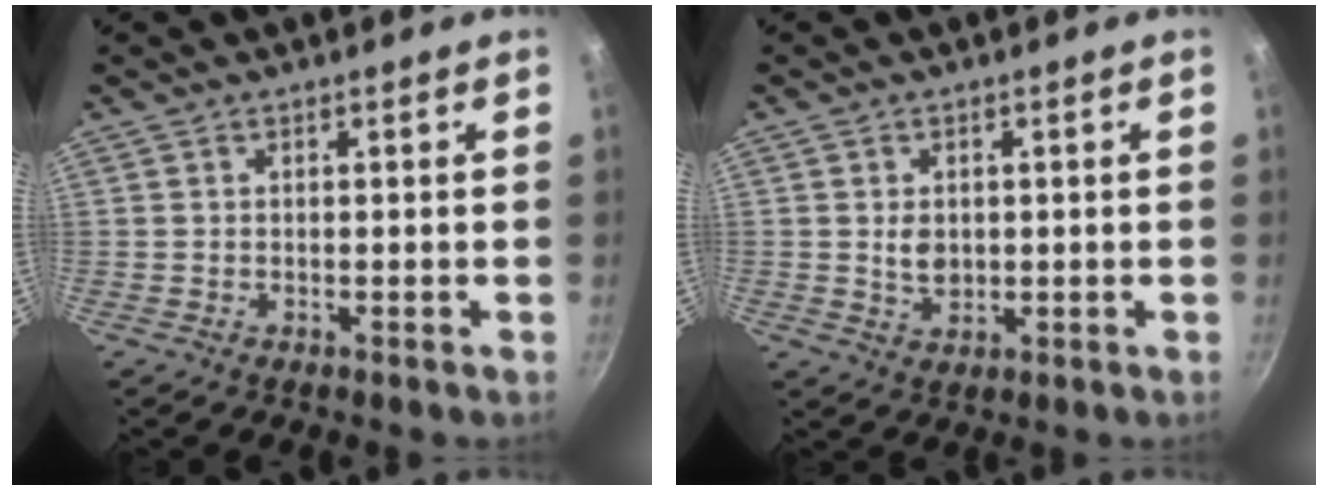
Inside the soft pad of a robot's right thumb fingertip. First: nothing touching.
{"total": 3.8, "force": [0.3, 2.9, 2.4], "torque": [-0.031, -0.003, 0.009]}